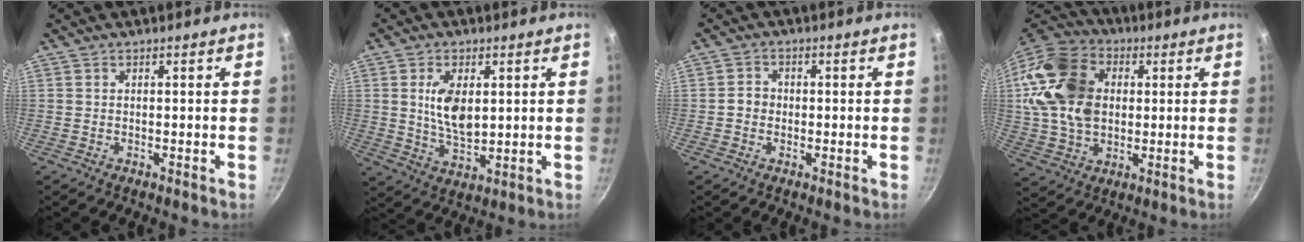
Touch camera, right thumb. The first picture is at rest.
{"total": 8.8, "force": [1.8, 4.7, 7.2], "torque": [-0.121, -0.015, 0.043]}
{"total": 2.6, "force": [-0.4, 2.3, 1.1], "torque": [-0.007, 0.009, -0.013]}
{"total": 20.7, "force": [2.7, 14.8, 14.2], "torque": [-0.290, 0.013, 0.049]}